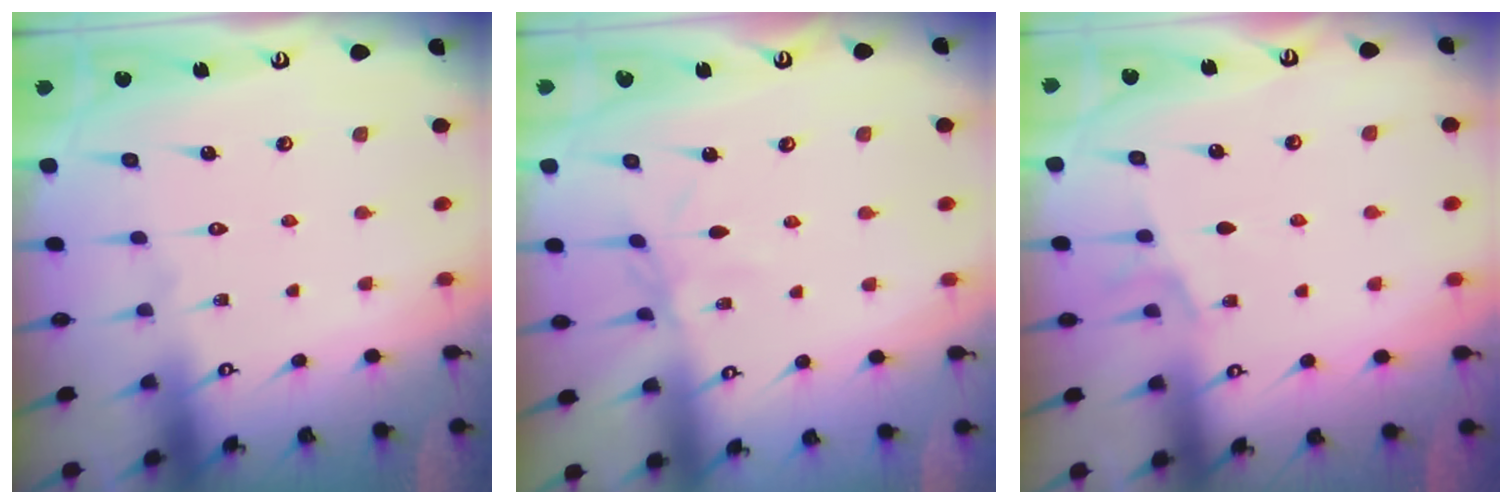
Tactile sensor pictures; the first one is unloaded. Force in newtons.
{"total": 3.0, "press": 2.9, "slide": 0.3}
{"total": 4.1, "press": 3.8, "slide": 1.5}